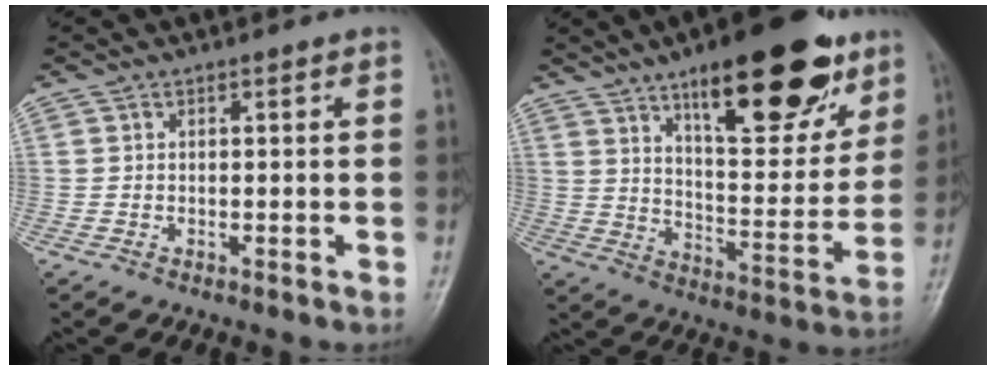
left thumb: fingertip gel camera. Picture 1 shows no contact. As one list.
[{"total": 24.3, "force": [14.3, 8.8, 17.5], "torque": [-0.210, -0.056, 0.222]}]